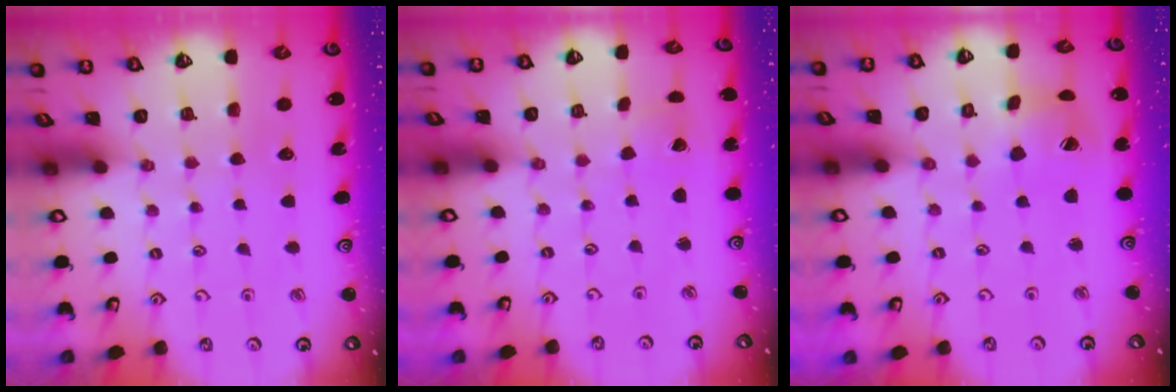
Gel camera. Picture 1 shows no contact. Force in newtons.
{"total": 1.3, "press": 1.3, "slide": 0.1}
{"total": 7.8, "press": 7.7, "slide": 0.8}